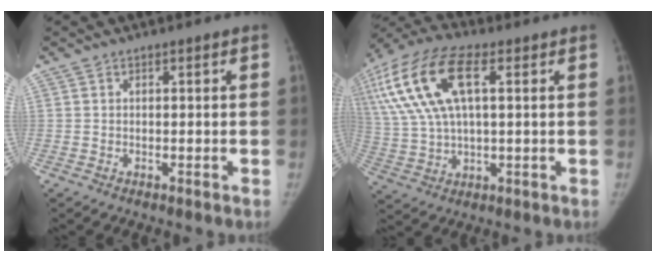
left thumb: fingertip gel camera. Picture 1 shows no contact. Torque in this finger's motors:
{"motor_torque": [0.41, 1.35, 1.41, -1.36, 0.24]}